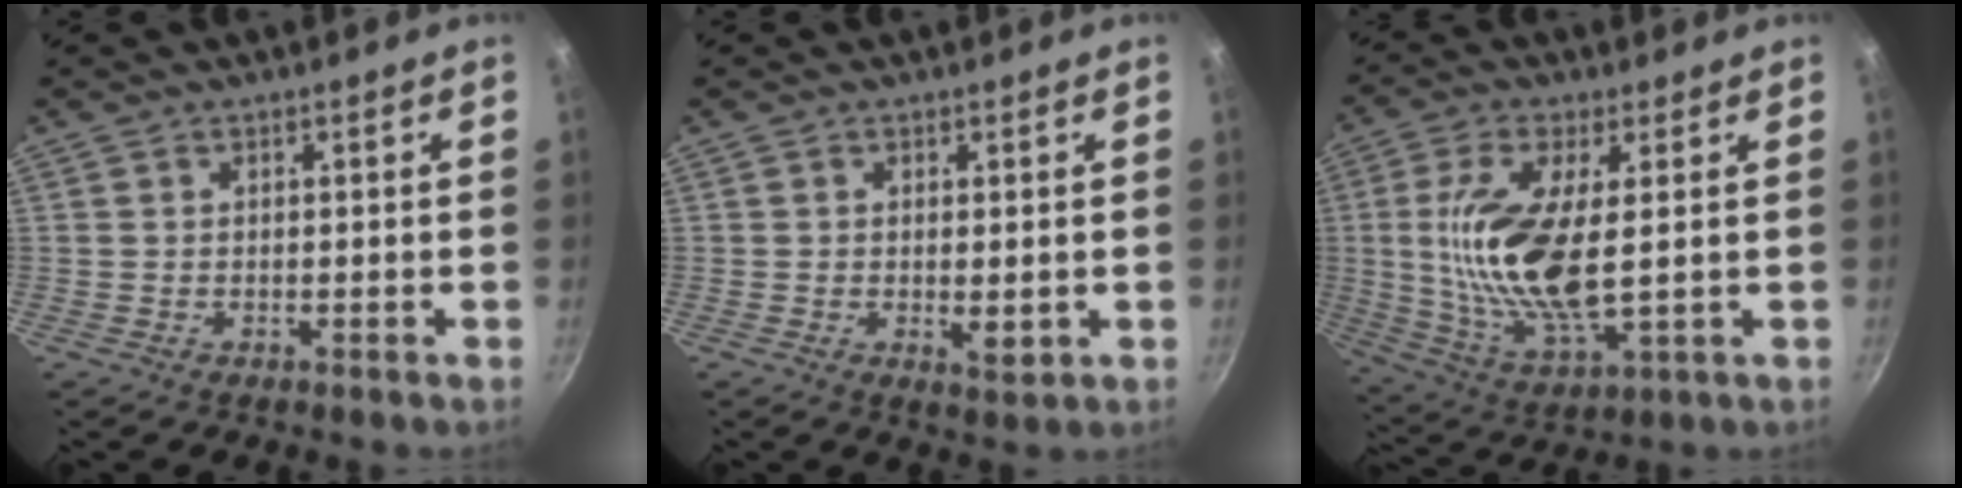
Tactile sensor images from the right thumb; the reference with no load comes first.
{"total": 2.9, "force": [-0.1, 1.1, 2.6], "torque": [-0.044, -0.011, 0.000]}
{"total": 16.3, "force": [1.6, 6.2, 15.0], "torque": [-0.304, -0.015, 0.034]}